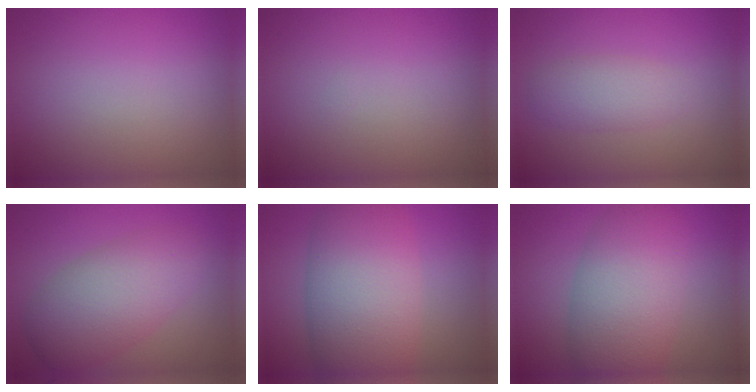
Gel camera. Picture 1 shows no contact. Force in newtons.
{"total": 0.0}
{"total": 2.4, "press": 2.4, "slide": 0.1}
{"total": 6.3, "press": 6.3, "slide": 0.1}
{"total": 9.6, "press": 9.6, "slide": 0.4}
{"total": 8.0, "press": 7.9, "slide": 0.6}